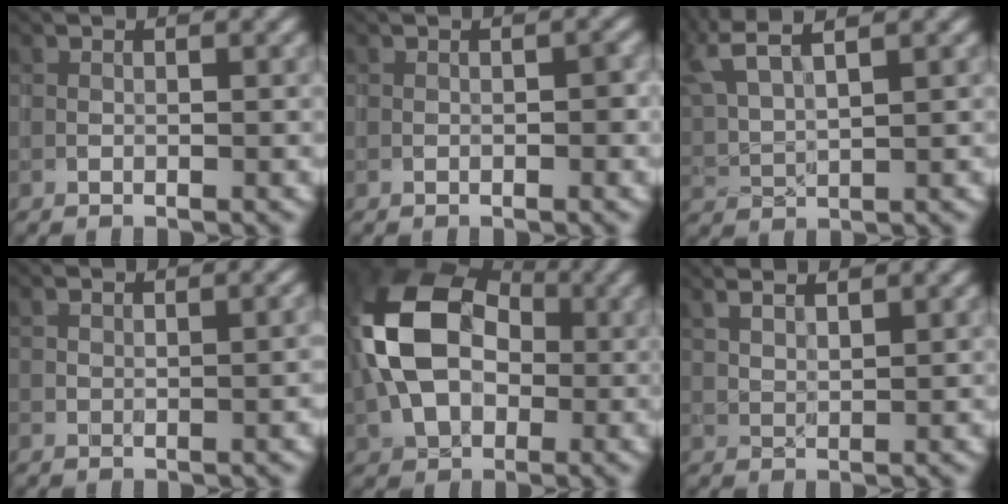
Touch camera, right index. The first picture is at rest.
{"total": 1.1, "force": [-0.5, 0.5, 0.9], "torque": [-0.013, 0.004, -0.005]}
{"total": 6.4, "force": [4.5, 1.9, 4.1], "torque": [-0.108, 0.022, 0.081]}
{"total": 1.7, "force": [0.5, 0.8, 1.4], "torque": [-0.017, -0.002, 0.015]}
{"total": 12.3, "force": [0.1, 8.5, 8.9], "torque": [-0.192, 0.010, -0.012]}
{"total": 3.2, "force": [2.7, 0.8, 1.5], "torque": [-0.030, 0.016, 0.032]}